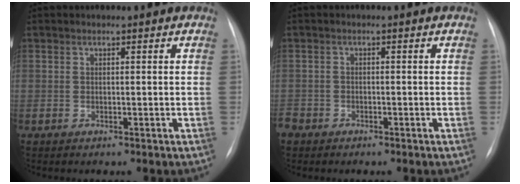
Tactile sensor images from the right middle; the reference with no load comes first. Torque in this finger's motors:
{"motor_torque": [0.89, -0.90, 0.14, 0.04]}